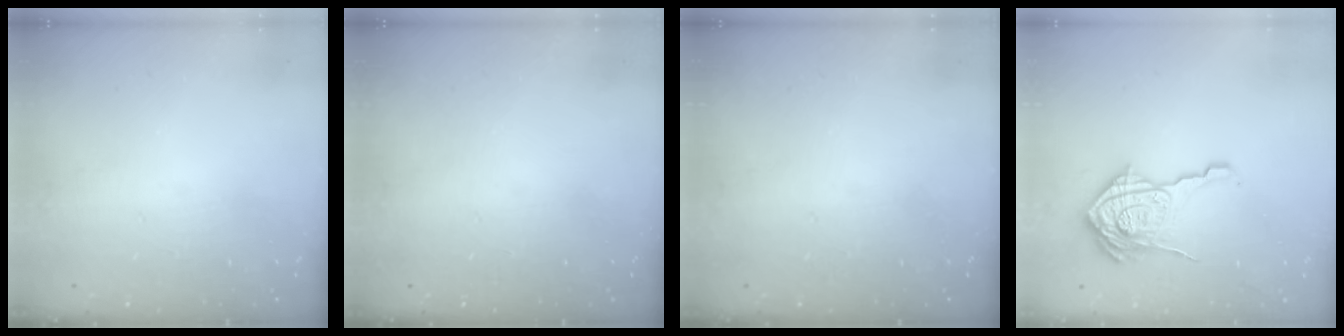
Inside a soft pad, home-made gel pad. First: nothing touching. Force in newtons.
{"total": 0.0}
{"total": 0.0}
{"total": 17.3, "press": 17.3, "slide": 0.6}